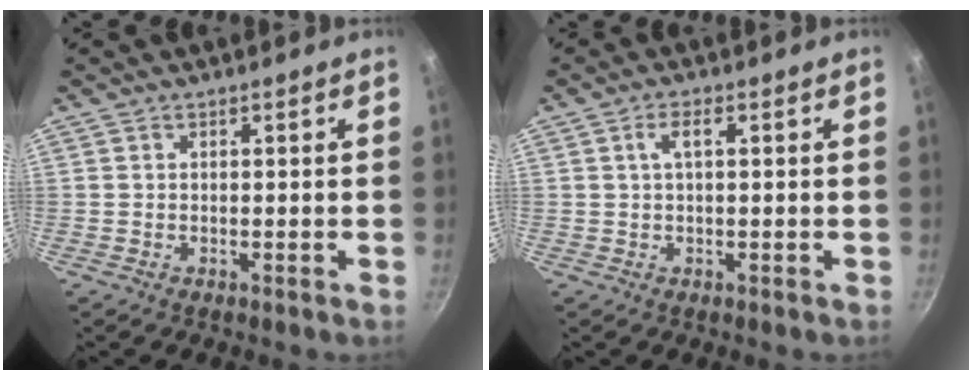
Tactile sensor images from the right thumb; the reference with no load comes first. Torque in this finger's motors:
{"motor_torque": [0.40, 0.80, 0.70, -0.39, 0.04]}